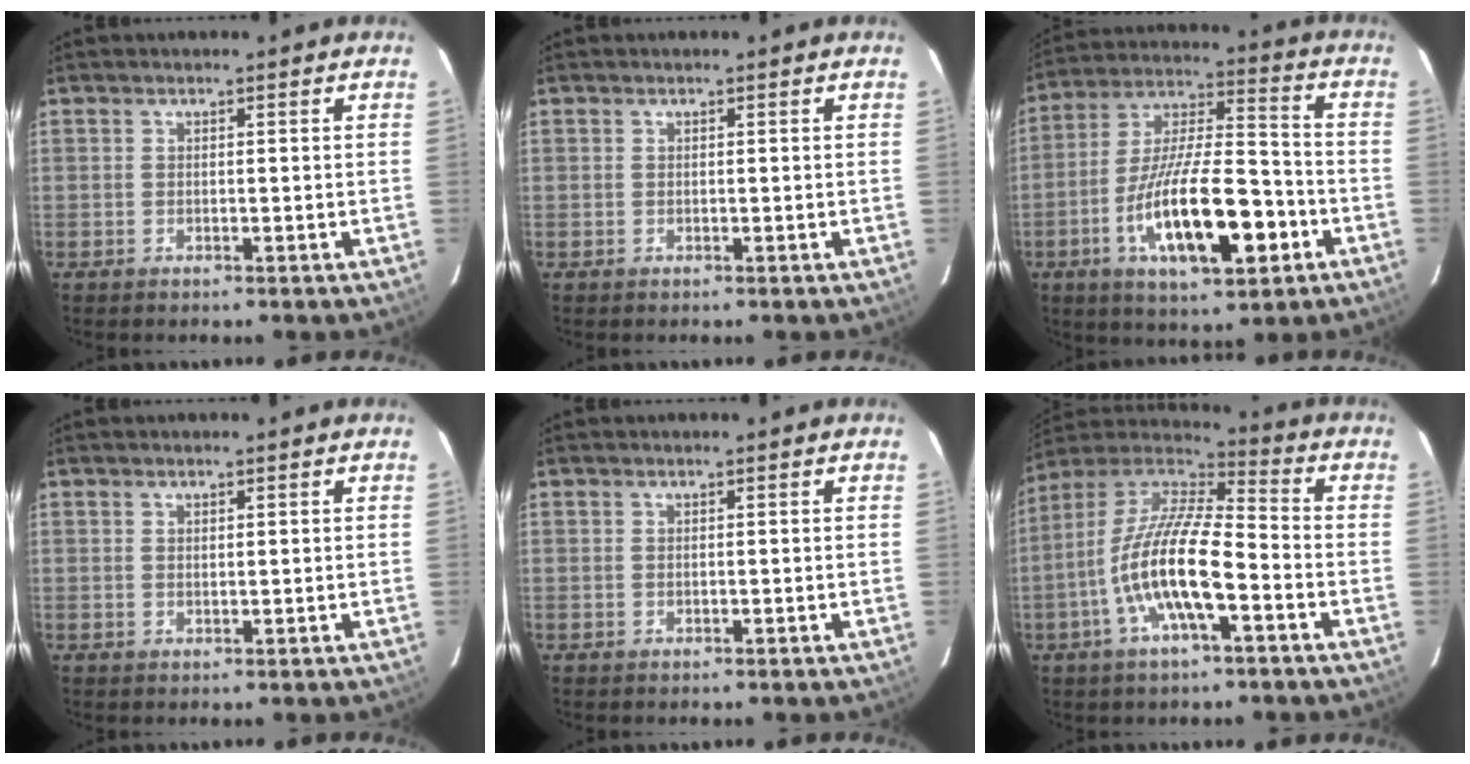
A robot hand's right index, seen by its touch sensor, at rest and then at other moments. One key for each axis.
{"total": 0.0}
{"total": 19.5, "fx": -7.3, "fy": 6.2, "fz": 16.9, "tx": -0.309, "ty": -0.006, "tz": -0.120}
{"total": 0.7, "fx": 0.4, "fy": 0.3, "fz": 0.4, "tx": -0.007, "ty": 0.002, "tz": 0.008}
{"total": 0.0}
{"total": 16.1, "fx": -5.5, "fy": 4.3, "fz": 14.4, "tx": -0.280, "ty": -0.008, "tz": -0.110}